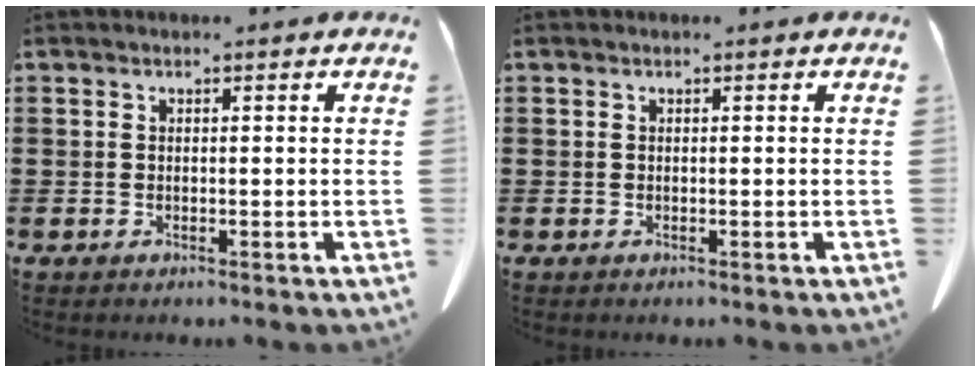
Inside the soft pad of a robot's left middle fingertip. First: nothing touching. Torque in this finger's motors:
{"motor_torque": [-0.11, -0.07, 0.08, 0.00]}